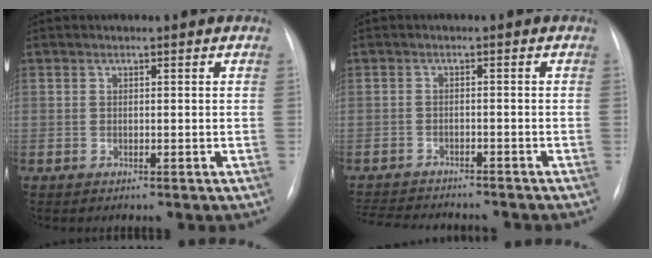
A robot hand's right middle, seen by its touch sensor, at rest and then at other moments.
{"total": 12.0, "force": [-11.0, 2.5, 4.1], "torque": [-0.079, -0.004, -0.149]}